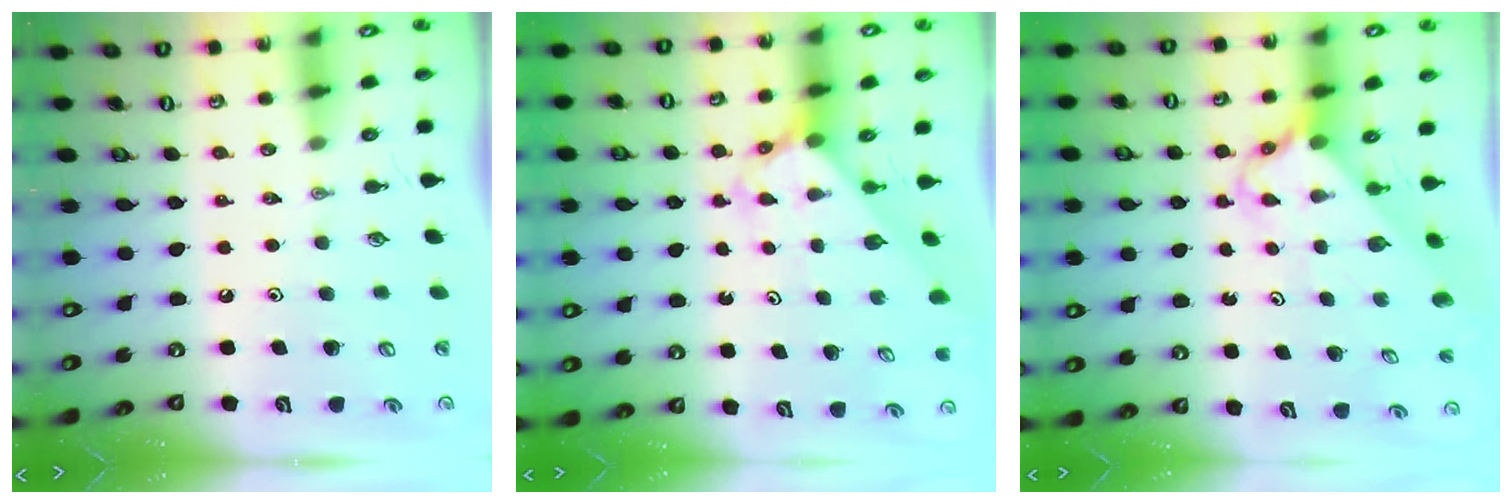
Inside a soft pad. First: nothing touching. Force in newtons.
{"total": 2.7, "press": 2.7, "slide": 0.1}
{"total": 2.5, "press": 2.5, "slide": 0.2}